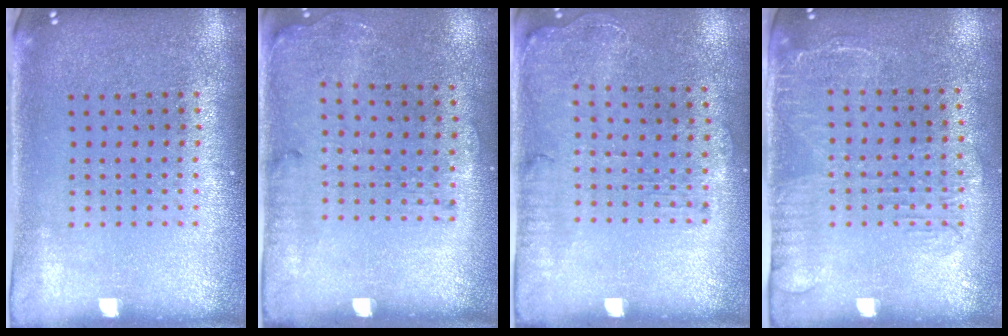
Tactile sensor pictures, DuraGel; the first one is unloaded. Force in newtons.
{"total": 1.7, "press": 1.2, "slide": 1.2}
{"total": 1.4, "press": 1.2, "slide": 0.7}
{"total": 1.6, "press": 1.2, "slide": 1.1}